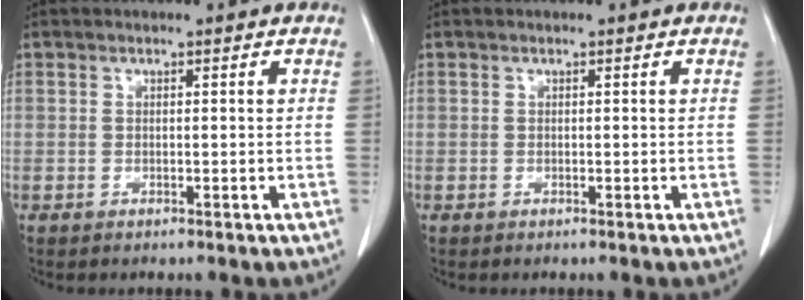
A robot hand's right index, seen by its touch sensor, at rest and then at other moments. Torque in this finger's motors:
{"motor_torque": [0.00, 0.00, 0.00, 0.00]}